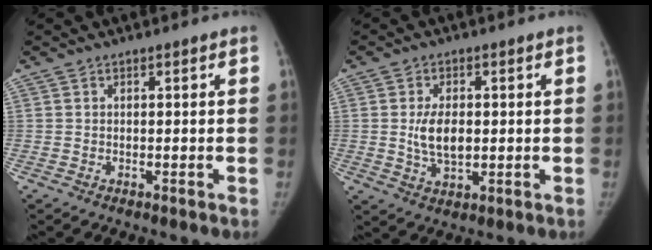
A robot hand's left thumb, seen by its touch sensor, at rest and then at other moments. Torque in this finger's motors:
{"motor_torque": [0.00, 0.00, 0.29, -0.18, 0.04]}